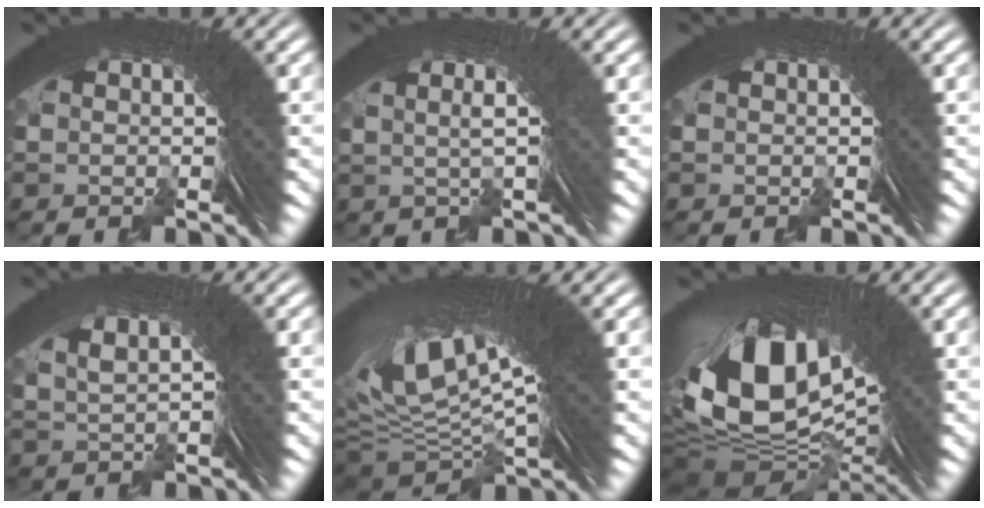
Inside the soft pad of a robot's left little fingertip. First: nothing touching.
{"total": 4.4, "force": [2.1, 0.2, 3.9], "torque": [-0.041, 0.023, 0.024]}
{"total": 0.0}
{"total": 2.9, "force": [1.7, 0.2, 2.3], "torque": [-0.040, 0.009, 0.037]}
{"total": 15.9, "force": [5.6, 7.9, 12.6], "torque": [-0.226, 0.013, 0.089]}
{"total": 15.1, "force": [-0.7, 9.8, 11.5], "torque": [-0.224, -0.051, 0.018]}